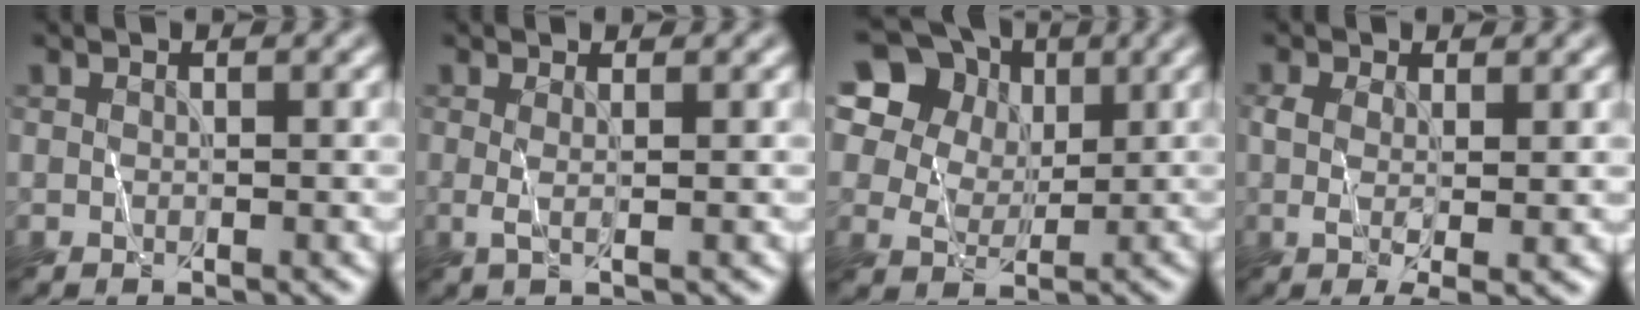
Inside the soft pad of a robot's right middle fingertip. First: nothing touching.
{"total": 1.5, "force": [0.2, 0.4, 1.4], "torque": [-0.023, 0.000, -0.002]}
{"total": 16.4, "force": [7.8, 12.8, 6.7], "torque": [-0.188, 0.047, 0.146]}
{"total": 3.1, "force": [0.1, 1.0, 3.0], "torque": [-0.060, -0.004, 0.004]}